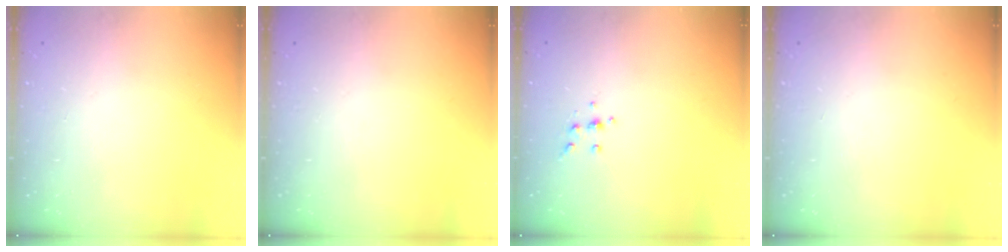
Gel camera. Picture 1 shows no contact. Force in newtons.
{"total": 0.0}
{"total": 4.0, "press": 3.8, "slide": 1.0}
{"total": 0.0}